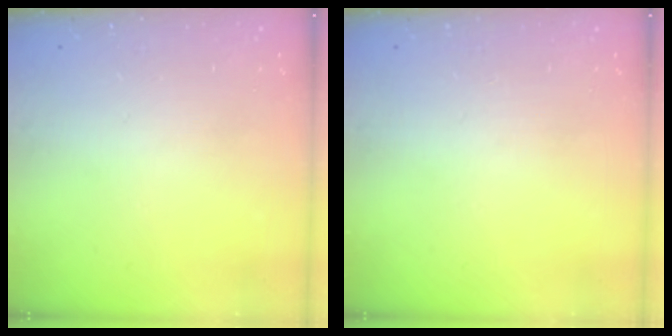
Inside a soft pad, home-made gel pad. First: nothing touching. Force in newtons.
{"total": 0.0}